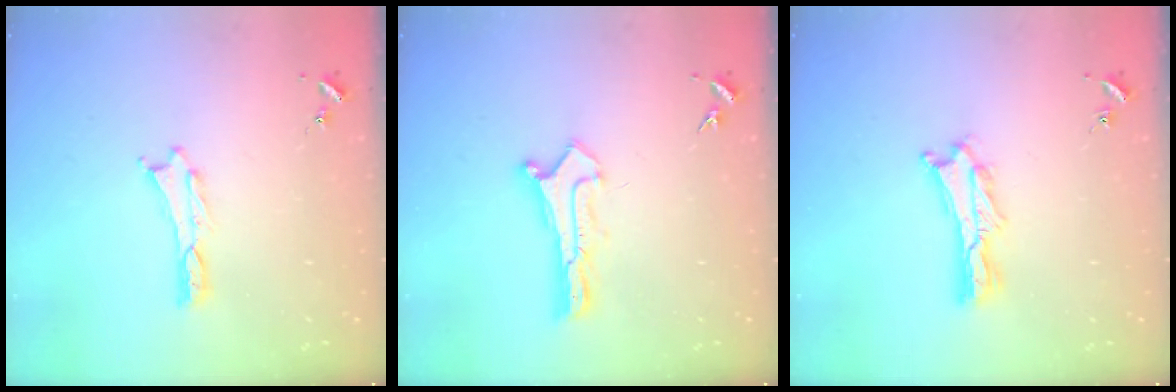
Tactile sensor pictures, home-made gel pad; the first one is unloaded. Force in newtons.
{"total": 0.8, "press": 0.8, "slide": 0.0}
{"total": 2.1, "press": 2.1, "slide": 0.3}